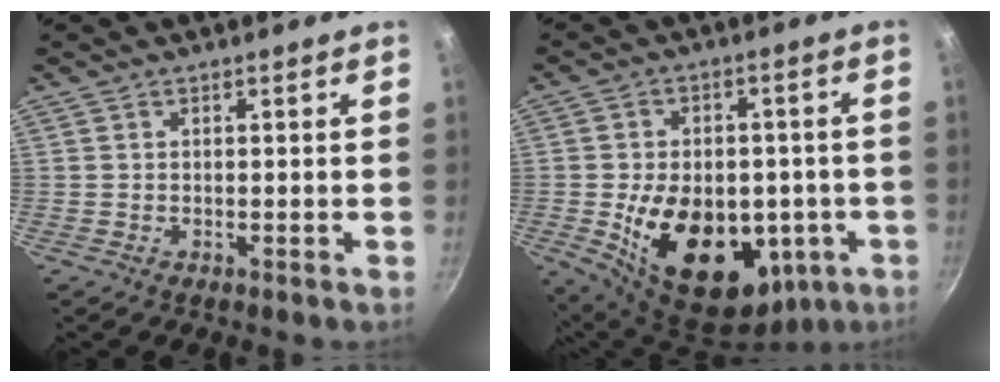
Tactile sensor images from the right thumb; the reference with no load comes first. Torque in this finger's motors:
{"motor_torque": [-0.25, 1.58, 1.43, -1.35, 0.23]}